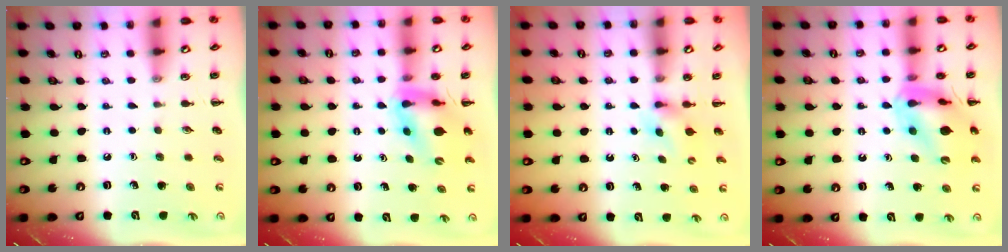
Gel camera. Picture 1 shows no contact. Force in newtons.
{"total": 10.0, "press": 9.6, "slide": 2.9}
{"total": 4.0, "press": 3.8, "slide": 1.1}
{"total": 15.7, "press": 15.5, "slide": 2.5}